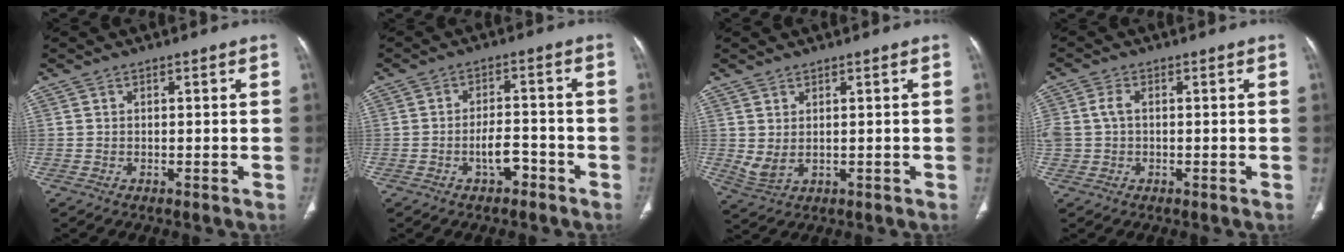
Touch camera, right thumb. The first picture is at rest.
{"total": 4.6, "force": [-2.4, 2.4, 3.0], "torque": [-0.042, 0.027, -0.038]}
{"total": 3.6, "force": [0.6, 1.9, 3.0], "torque": [-0.067, -0.003, 0.024]}
{"total": 4.3, "force": [0.2, 3.0, 3.0], "torque": [-0.078, 0.014, 0.003]}